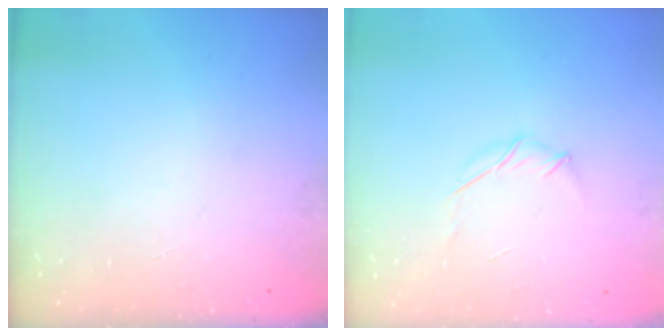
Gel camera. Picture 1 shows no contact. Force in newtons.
{"total": 4.0, "press": 3.9, "slide": 0.9}